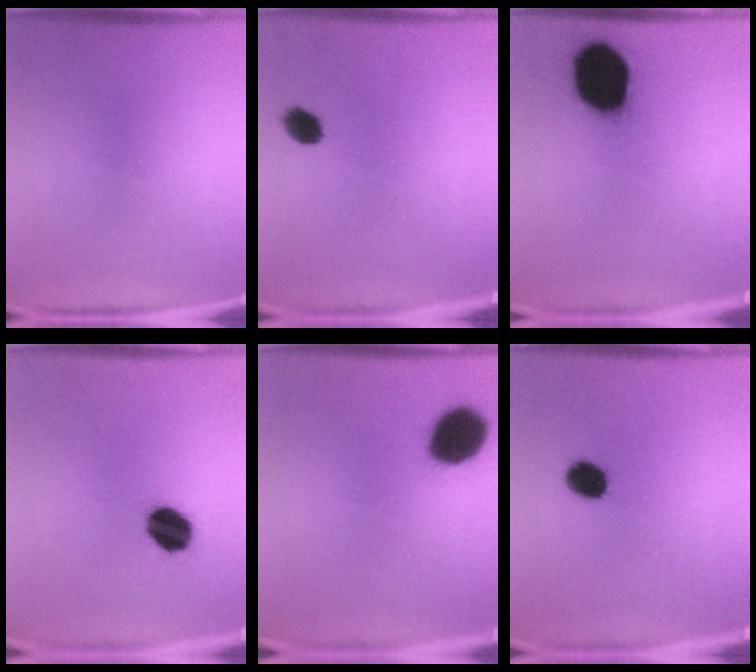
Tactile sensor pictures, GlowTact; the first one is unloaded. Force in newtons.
{"total": 3.7}
{"total": 19.7}
{"total": 8.9}
{"total": 13.1}
{"total": 7.2}